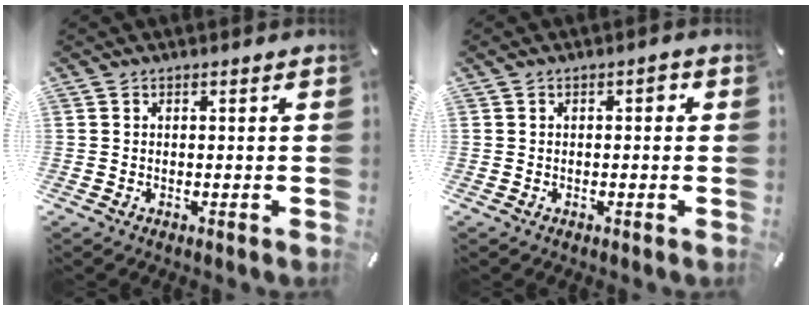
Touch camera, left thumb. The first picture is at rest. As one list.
[{"total": 1.7, "force": [-0.2, 1.1, 1.3], "torque": [-0.017, 0.007, -0.008]}]